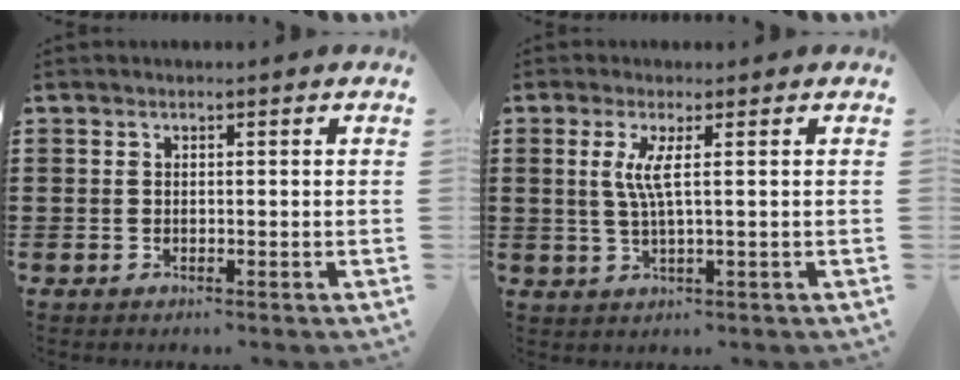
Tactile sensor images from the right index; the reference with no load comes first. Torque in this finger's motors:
{"motor_torque": [0.40, -0.26, 0.42, 0.08]}